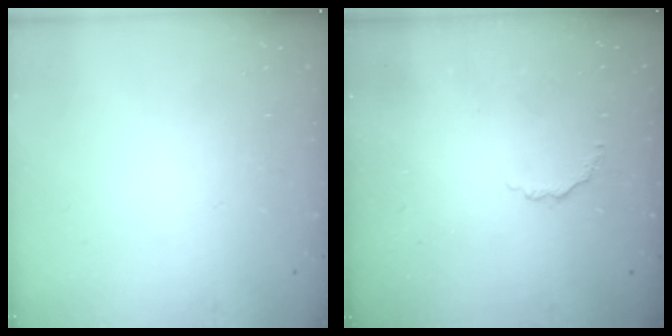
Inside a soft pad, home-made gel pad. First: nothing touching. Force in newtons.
{"total": 4.0, "press": 3.8, "slide": 1.2}